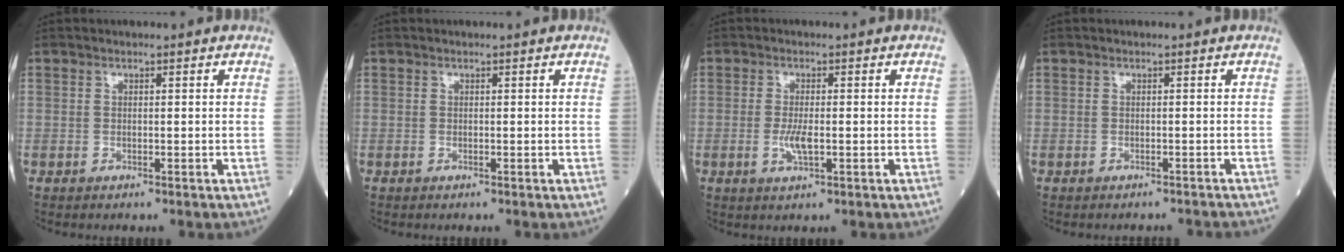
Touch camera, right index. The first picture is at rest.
{"total": 0.0}
{"total": 3.1, "force": [-0.6, 0.7, 2.9], "torque": [-0.065, -0.005, -0.010]}
{"total": 2.8, "force": [-2.7, 0.5, 0.8], "torque": [-0.007, 0.000, -0.031]}